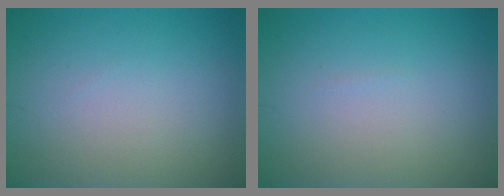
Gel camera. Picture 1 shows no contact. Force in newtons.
{"total": 0.0}